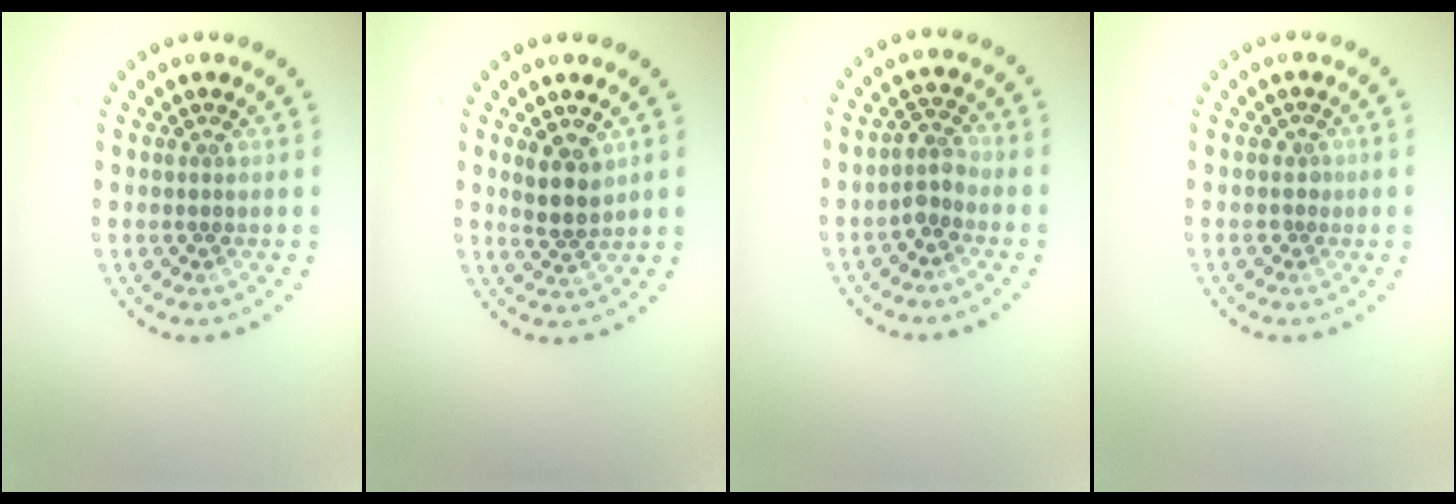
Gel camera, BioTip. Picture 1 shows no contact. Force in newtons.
{"total": 2.6, "press": 2.3, "slide": 1.2}
{"total": 1.9, "press": 1.5, "slide": 1.1}
{"total": 0.7, "press": 0.4, "slide": 0.6}